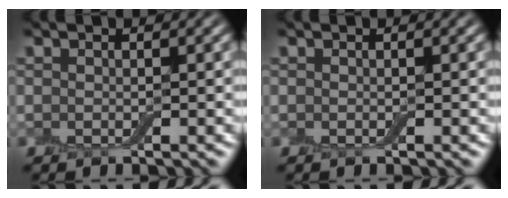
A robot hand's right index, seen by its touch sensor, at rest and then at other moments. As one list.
[{"total": 0.0}]